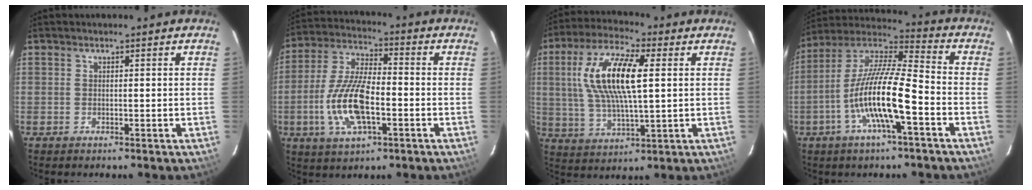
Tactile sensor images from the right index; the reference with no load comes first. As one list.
[{"total": 14.0, "force": [-3.9, 5.4, 12.3], "torque": [-0.261, -0.002, -0.074]}, {"total": 15.1, "force": [3.0, 4.9, 13.9], "torque": [-0.273, 0.013, 0.057]}, {"total": 15.2, "force": [-5.4, 2.3, 14.0], "torque": [-0.271, -0.002, -0.111]}]